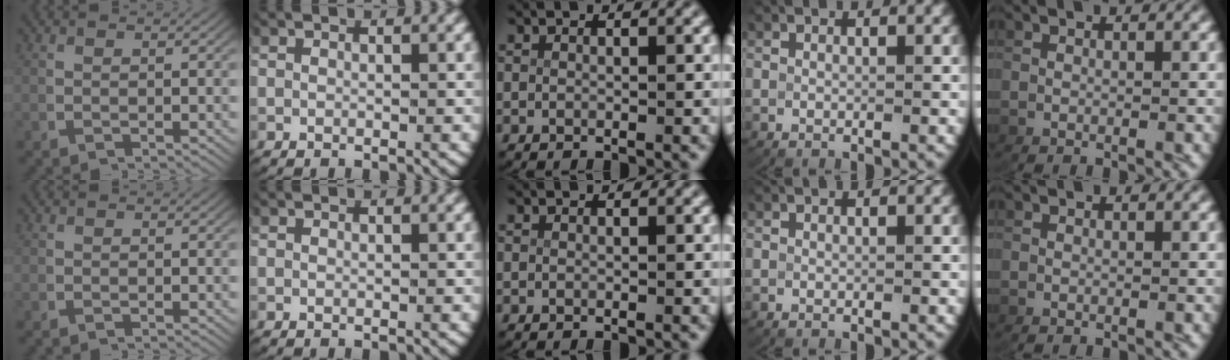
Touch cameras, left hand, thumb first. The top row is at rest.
{}